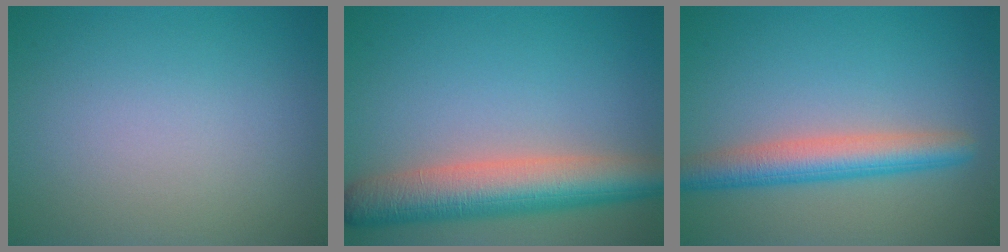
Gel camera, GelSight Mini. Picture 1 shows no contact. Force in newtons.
{"total": 7.5, "press": 7.5, "slide": 0.4}
{"total": 4.5, "press": 4.5, "slide": 0.1}